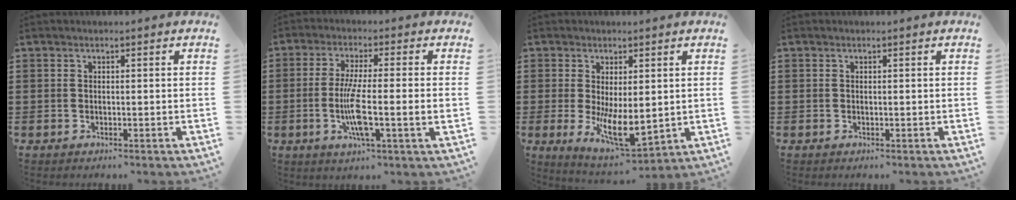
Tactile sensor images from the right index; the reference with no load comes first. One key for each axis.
{"total": 8.4, "fx": -1.5, "fy": 0.8, "fz": 8.2, "tx": -0.167, "ty": -0.019, "tz": -0.033}
{"total": 7.7, "fx": -0.5, "fy": 3.3, "fz": 6.9, "tx": -0.125, "ty": -0.013, "tz": -0.006}
{"total": 0.0}